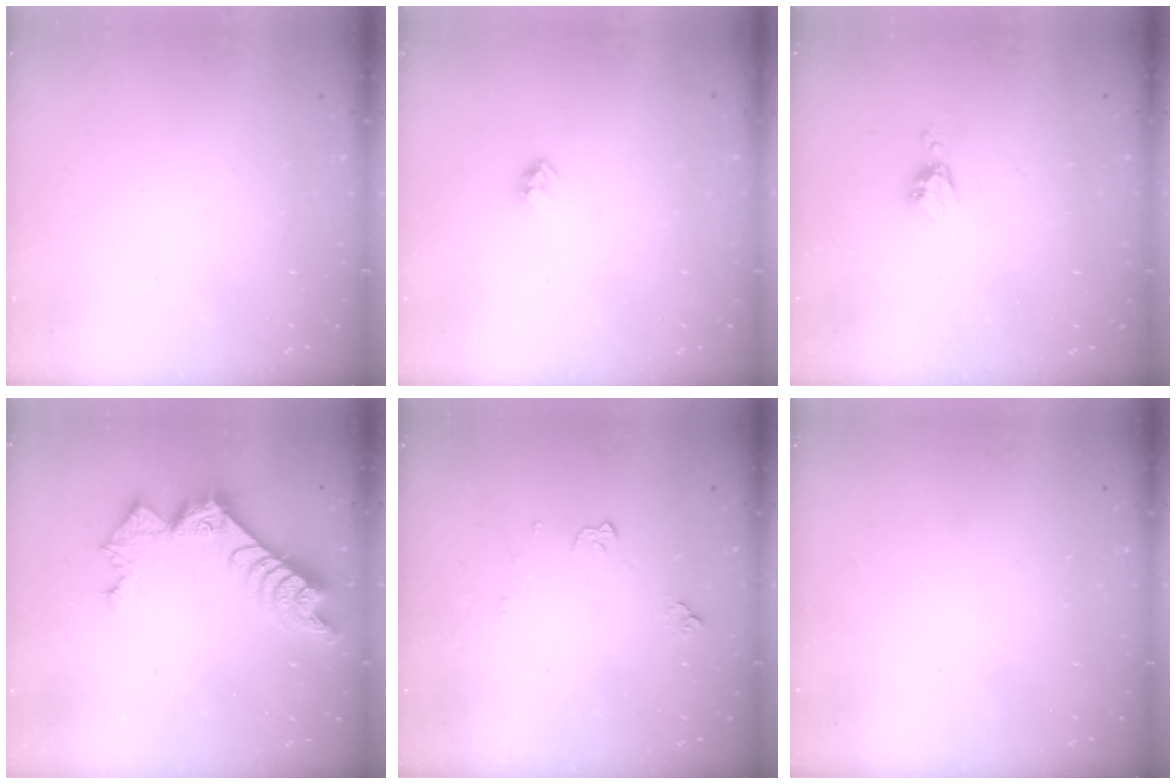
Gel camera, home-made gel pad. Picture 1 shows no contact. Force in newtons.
{"total": 2.3, "press": 2.3, "slide": 0.1}
{"total": 3.6, "press": 3.6, "slide": 0.4}
{"total": 10.7, "press": 10.6, "slide": 1.1}
{"total": 4.8, "press": 4.7, "slide": 0.7}
{"total": 0.0}